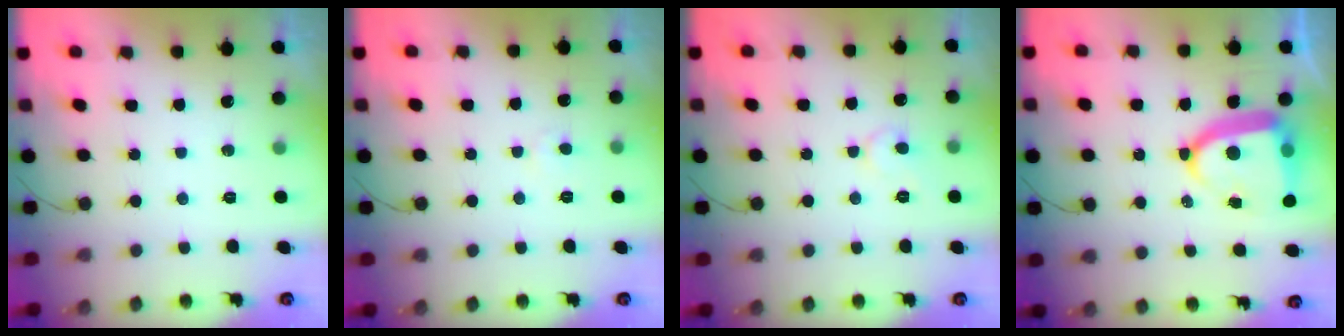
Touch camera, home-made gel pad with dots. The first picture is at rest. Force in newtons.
{"total": 2.3, "press": 2.3, "slide": 0.1}
{"total": 5.3, "press": 5.2, "slide": 0.6}
{"total": 13.2, "press": 13.1, "slide": 1.7}